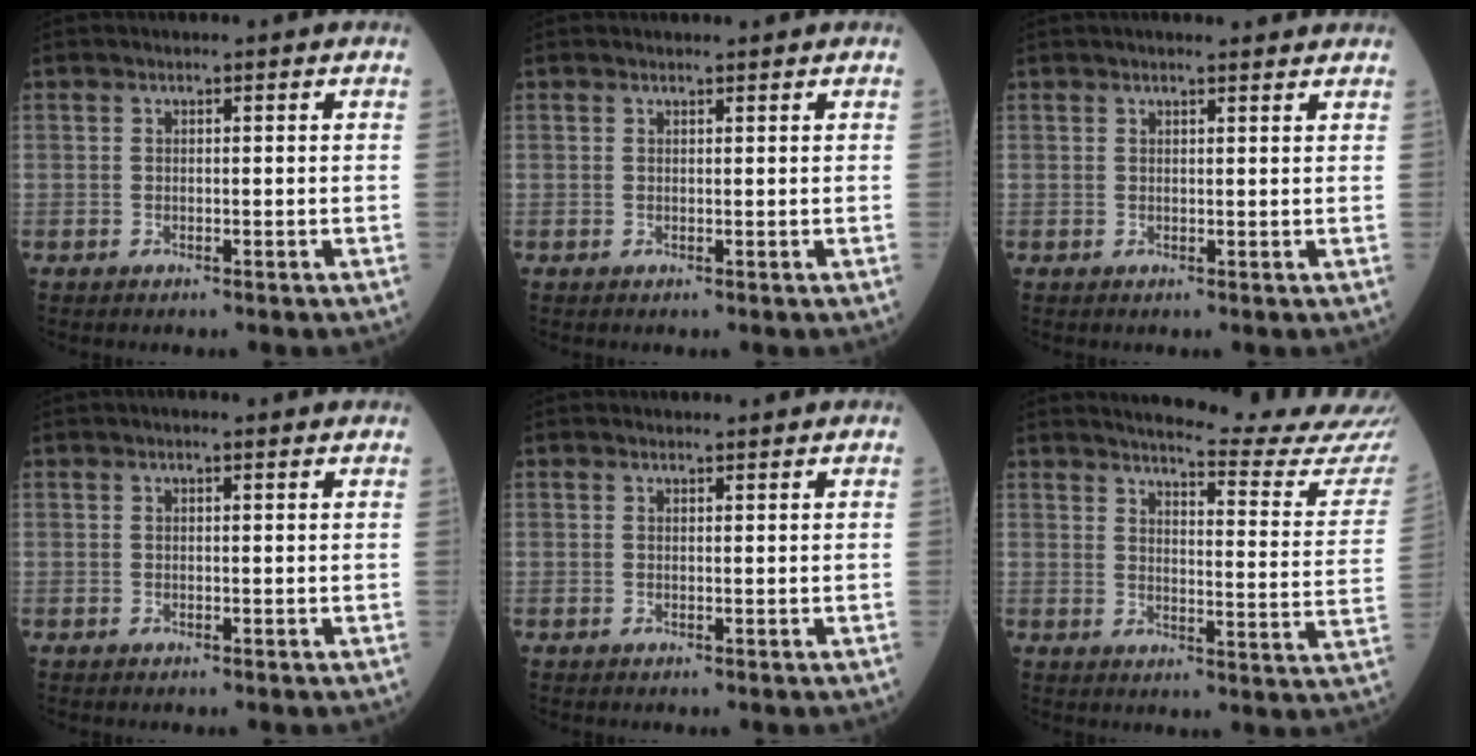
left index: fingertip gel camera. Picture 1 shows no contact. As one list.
[{"total": 1.6, "force": [1.6, 0.0, 0.3], "torque": [-0.008, 0.008, 0.024]}, {"total": 5.4, "force": [4.9, 0.6, 2.1], "torque": [-0.026, 0.021, 0.055]}, {"total": 2.8, "force": [2.3, 0.3, 1.5], "torque": [-0.021, 0.021, 0.030]}, {"total": 2.2, "force": [2.2, 0.2, 0.4], "torque": [-0.011, 0.008, 0.030]}, {"total": 20.2, "force": [19.3, -1.1, 5.9], "torque": [-0.086, -0.124, 0.219]}]